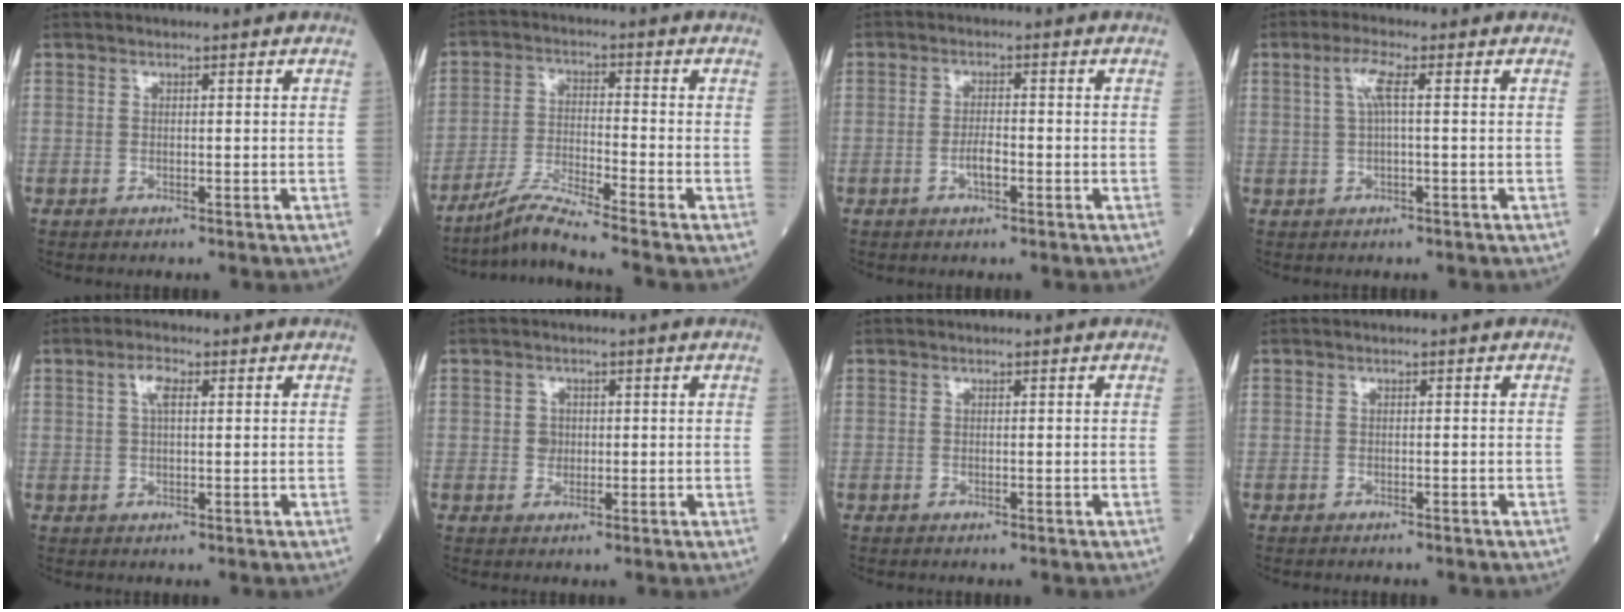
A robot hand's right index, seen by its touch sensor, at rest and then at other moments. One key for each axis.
{"total": 6.9, "fx": -6.1, "fy": -2.1, "fz": 2.5, "tx": -0.058, "ty": -0.025, "tz": -0.118}
{"total": 2.5, "fx": -1.0, "fy": 0.6, "fz": 2.2, "tx": -0.040, "ty": 0.003, "tz": -0.018}
{"total": 3.3, "fx": 0.8, "fy": 0.3, "fz": 3.1, "tx": -0.069, "ty": 0.012, "tz": 0.016}
{"total": 2.8, "fx": 1.0, "fy": 1.0, "fz": 2.5, "tx": -0.052, "ty": 0.007, "tz": 0.020}
{"total": 1.8, "fx": 0.1, "fy": 1.6, "fz": 0.7, "tx": -0.009, "ty": 0.002, "tz": 0.001}
{"total": 0.0}
{"total": 1.0, "fx": -0.9, "fy": 0.1, "fz": 0.3, "tx": -0.006, "ty": -0.002, "tz": -0.012}